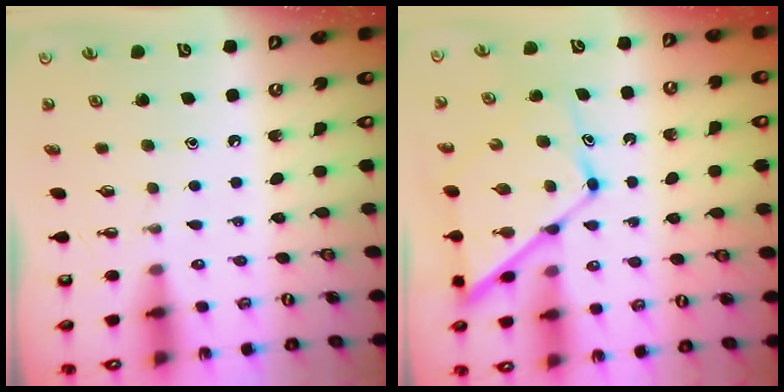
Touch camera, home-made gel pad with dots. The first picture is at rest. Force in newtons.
{"total": 13.4, "press": 13.3, "slide": 1.2}